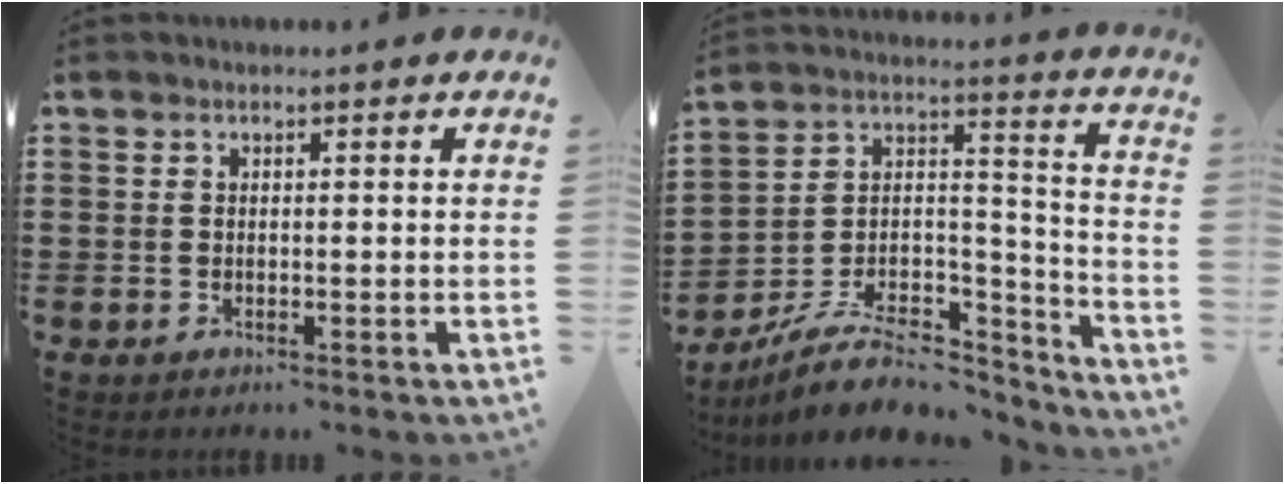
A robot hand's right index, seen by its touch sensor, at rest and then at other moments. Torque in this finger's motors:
{"motor_torque": [0.43, -0.31, 0.00, -0.21]}